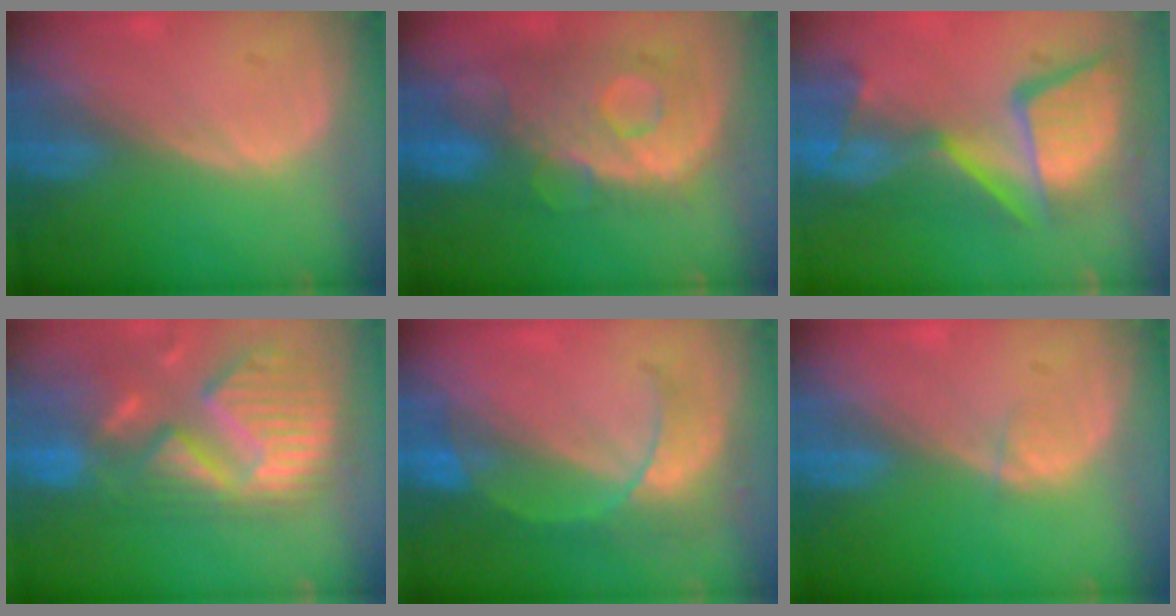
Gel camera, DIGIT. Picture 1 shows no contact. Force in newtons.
{"total": 11.2, "press": 9.7, "slide": 5.6}
{"total": 13.7, "press": 11.3, "slide": 7.8}
{"total": 13.9, "press": 11.5, "slide": 7.7}
{"total": 7.9, "press": 6.9, "slide": 3.8}
{"total": 0.8, "press": 0.8, "slide": 0.1}